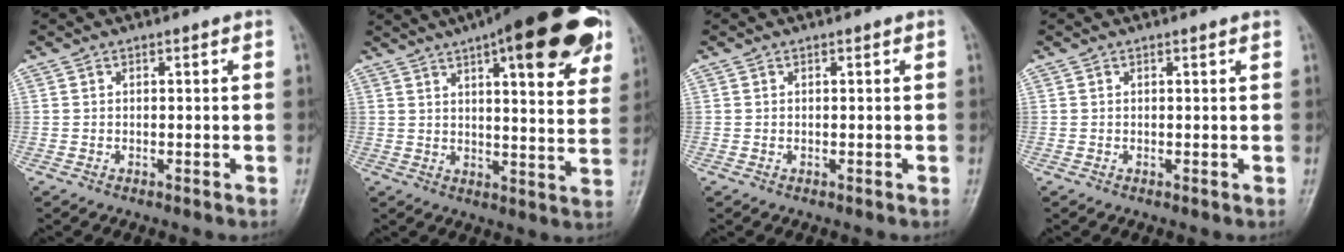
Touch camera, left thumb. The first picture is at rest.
{"total": 23.4, "force": [12.3, 6.8, 18.8], "torque": [-0.235, -0.018, 0.163]}
{"total": 0.0}
{"total": 0.6, "force": [0.5, -0.1, 0.3], "torque": [-0.013, -0.003, 0.009]}